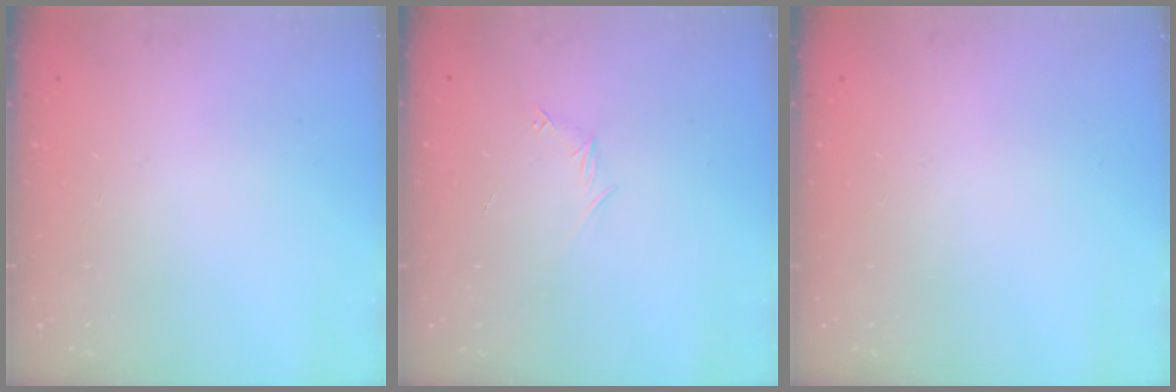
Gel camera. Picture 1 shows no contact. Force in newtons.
{"total": 4.0, "press": 3.8, "slide": 1.2}
{"total": 0.0}